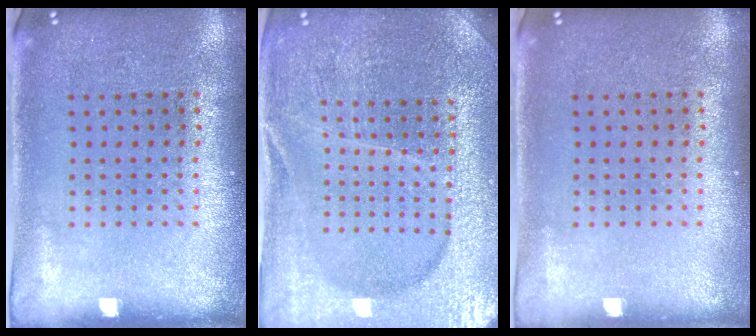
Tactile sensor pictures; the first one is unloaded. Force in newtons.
{"total": 4.5, "press": 4.3, "slide": 1.5}
{"total": 0.0}